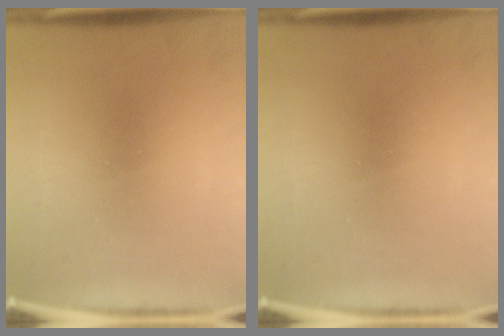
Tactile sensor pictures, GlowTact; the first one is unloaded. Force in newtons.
{"total": 0.0}